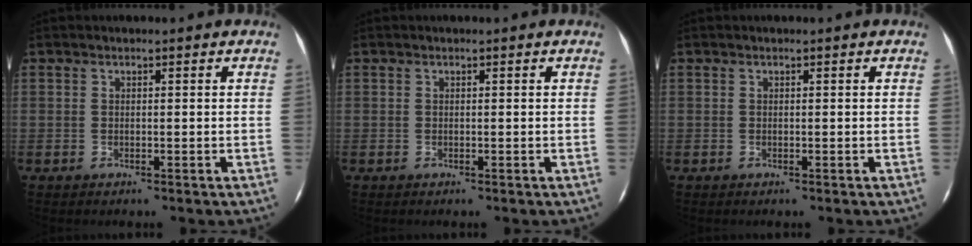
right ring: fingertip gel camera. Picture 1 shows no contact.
{"total": 0.0}
{"total": 0.0}